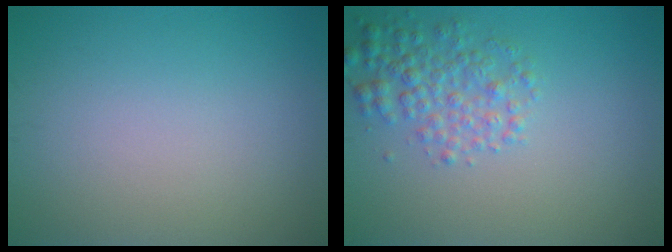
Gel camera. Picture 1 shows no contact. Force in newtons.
{"total": 3.2, "press": 3.2, "slide": 0.1}